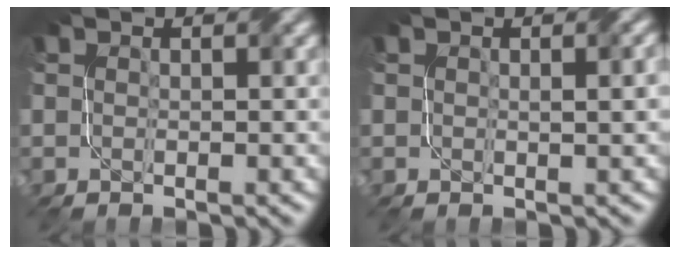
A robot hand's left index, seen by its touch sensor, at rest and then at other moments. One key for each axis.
{"total": 1.4, "fx": 0.3, "fy": 0.3, "fz": 1.3, "tx": -0.018, "ty": 0.003, "tz": 0.007}